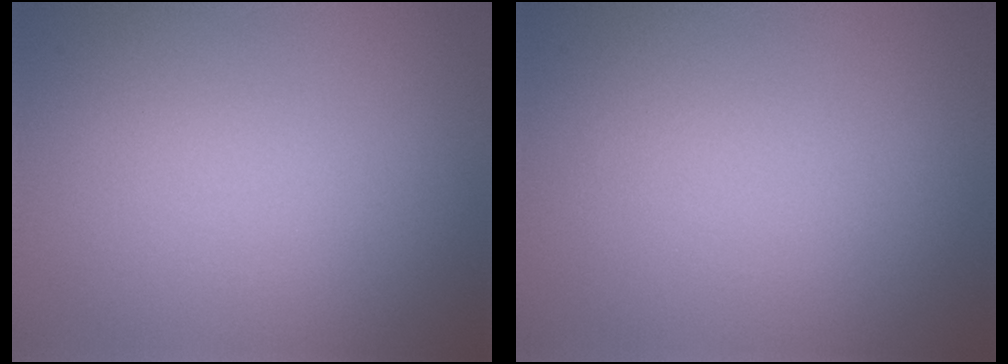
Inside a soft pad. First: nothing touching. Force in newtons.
{"total": 0.0}